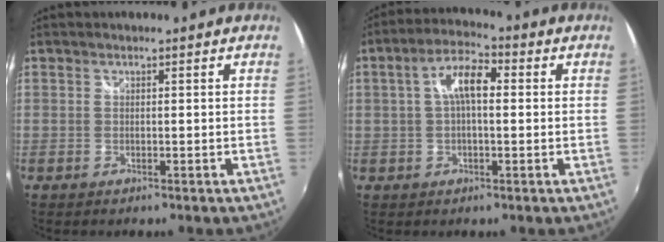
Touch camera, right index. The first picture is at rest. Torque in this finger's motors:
{"motor_torque": [0.44, -0.25, 0.38, 0.11]}